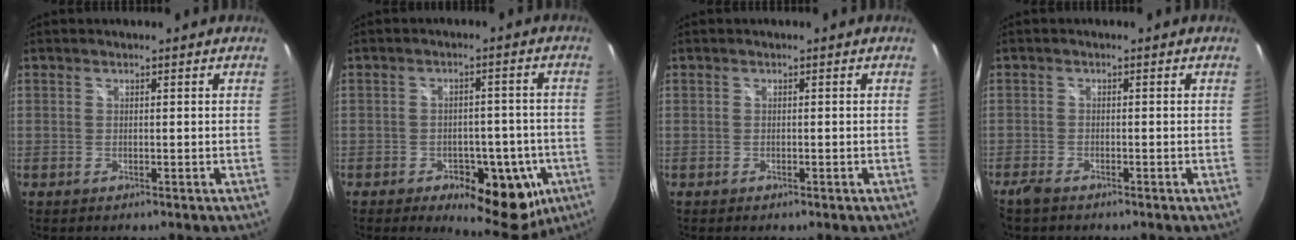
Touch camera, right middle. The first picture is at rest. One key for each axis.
{"total": 13.6, "fx": -6.3, "fy": 7.9, "fz": 9.1, "tx": -0.130, "ty": -0.008, "tz": -0.074}
{"total": 0.6, "fx": -0.4, "fy": 0.3, "fz": 0.2, "tx": -0.005, "ty": -0.002, "tz": -0.008}
{"total": 2.5, "fx": -2.1, "fy": 0.8, "fz": 1.1, "tx": -0.033, "ty": -0.006, "tz": -0.043}